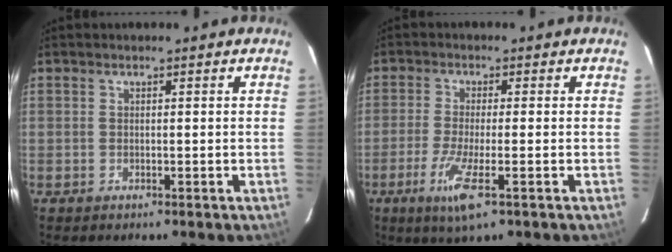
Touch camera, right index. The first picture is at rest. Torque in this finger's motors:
{"motor_torque": [0.39, -0.16, 0.17, 0.11]}